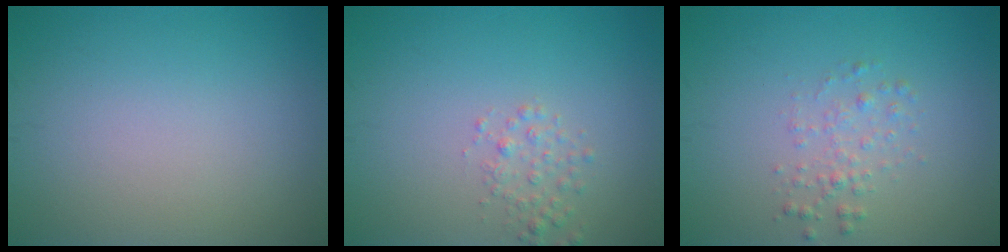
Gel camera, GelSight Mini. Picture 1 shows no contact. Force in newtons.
{"total": 1.5, "press": 1.5, "slide": 0.1}
{"total": 1.6, "press": 1.6, "slide": 0.1}